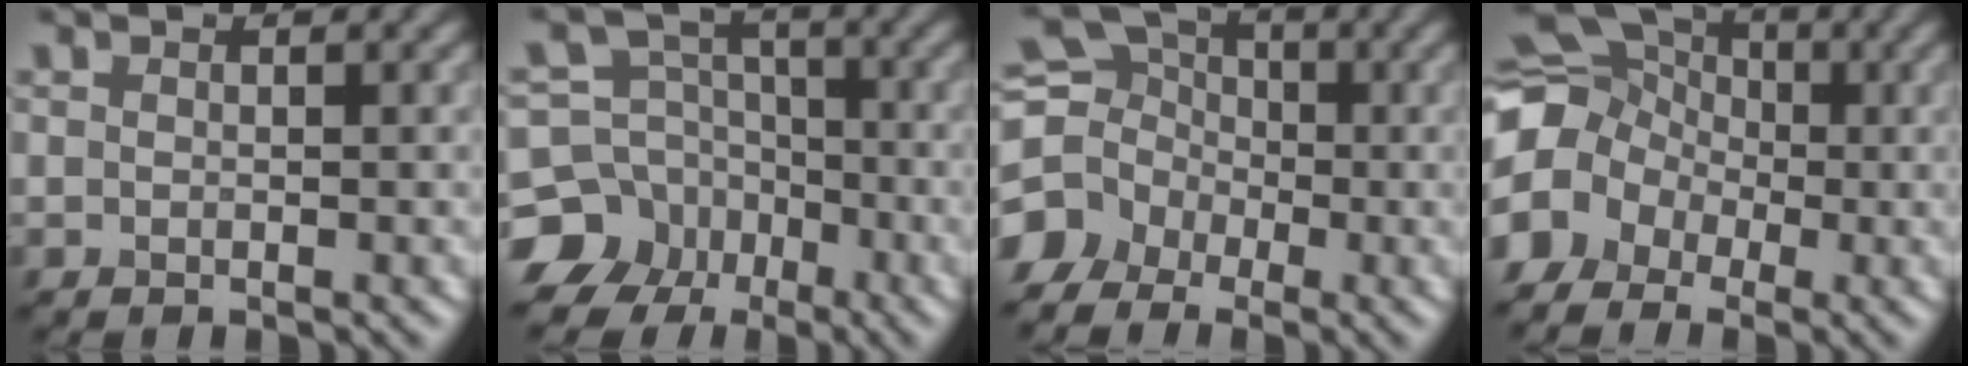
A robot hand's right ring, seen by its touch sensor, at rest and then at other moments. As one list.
[{"total": 9.9, "force": [-5.3, 8.2, 1.9], "torque": [-0.038, -0.019, -0.114]}, {"total": 6.3, "force": [-2.0, 5.5, 2.4], "torque": [-0.039, 0.001, -0.046]}, {"total": 10.9, "force": [-2.0, 9.5, 5.0], "torque": [-0.106, 0.015, -0.077]}]